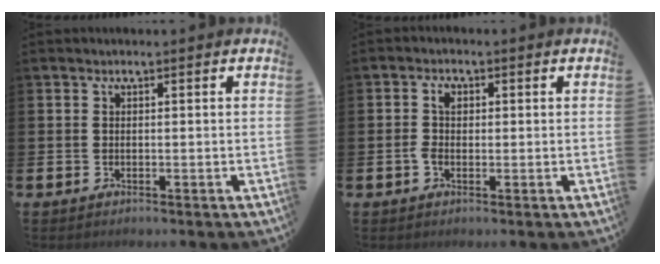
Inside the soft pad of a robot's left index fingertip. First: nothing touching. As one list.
[{"total": 2.3, "force": [0.1, 1.4, 1.8], "torque": [-0.028, 0.005, -0.002]}]